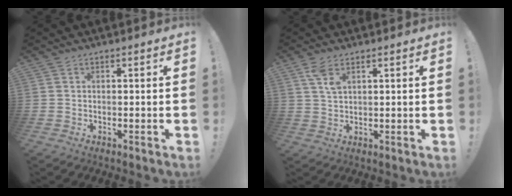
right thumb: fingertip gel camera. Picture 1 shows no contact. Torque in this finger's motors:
{"motor_torque": [0.66, 0.90, 0.96, 0.20, 0.02]}